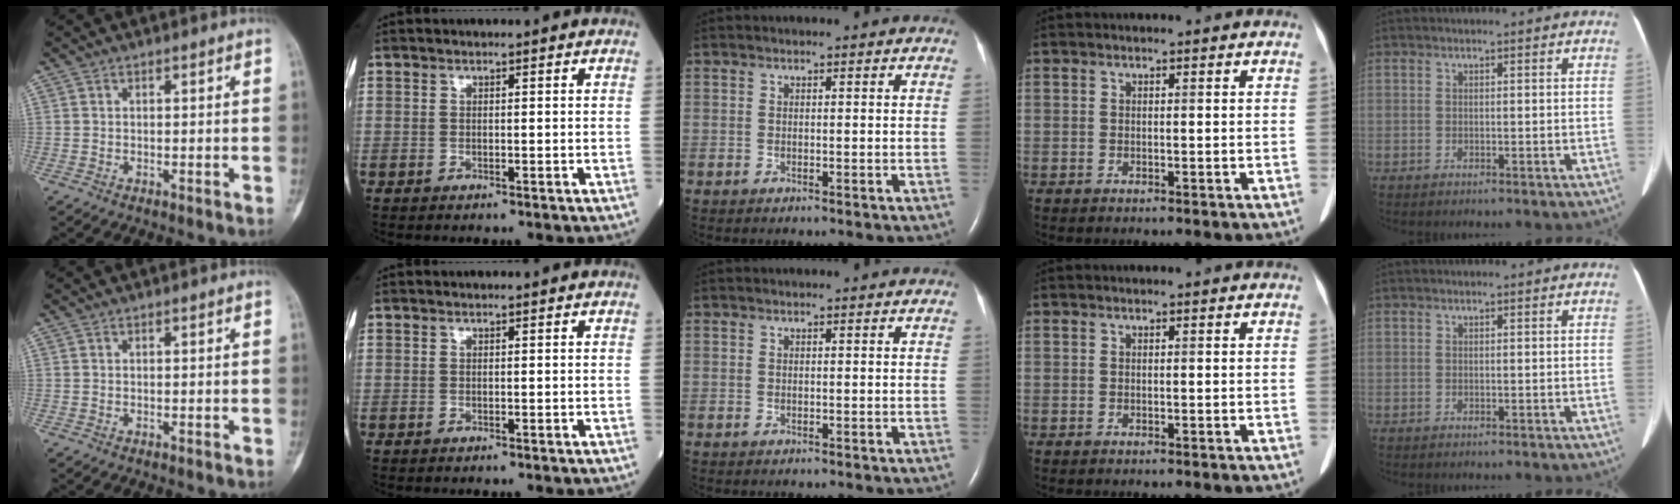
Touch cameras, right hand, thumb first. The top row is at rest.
{}